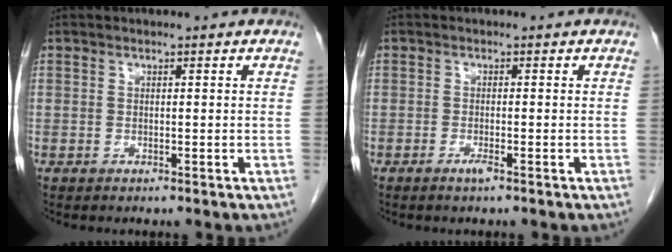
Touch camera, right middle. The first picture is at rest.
{"total": 1.3, "force": [-0.9, 0.0, 1.0], "torque": [-0.021, -0.001, -0.016]}